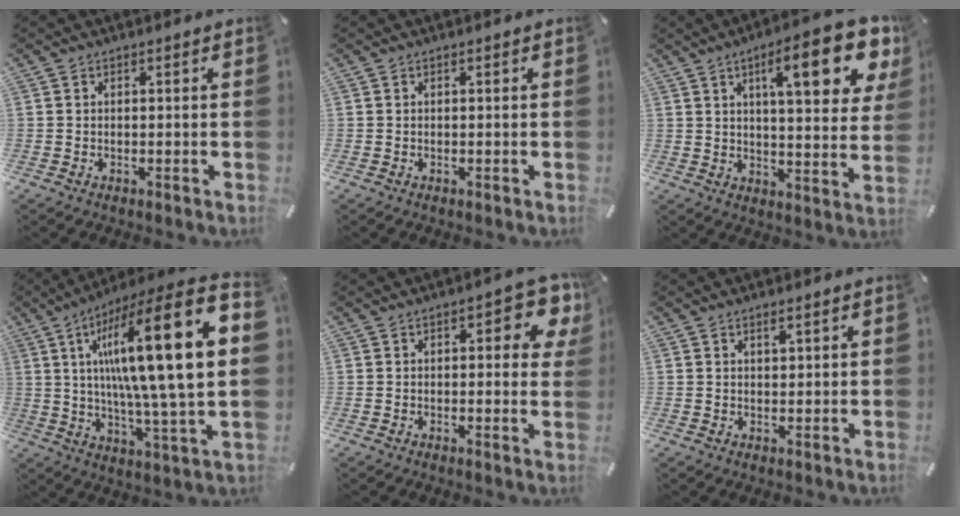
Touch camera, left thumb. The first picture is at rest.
{"total": 0.0}
{"total": 18.1, "force": [8.3, 5.5, 15.1], "torque": [-0.215, -0.031, 0.122]}
{"total": 26.1, "force": [6.1, 4.2, 25.0], "torque": [-0.448, -0.040, 0.073]}
{"total": 8.3, "force": [2.7, 3.5, 7.1], "torque": [-0.088, -0.012, 0.039]}
{"total": 1.7, "force": [1.0, 0.8, 1.2], "torque": [-0.017, -0.003, 0.015]}